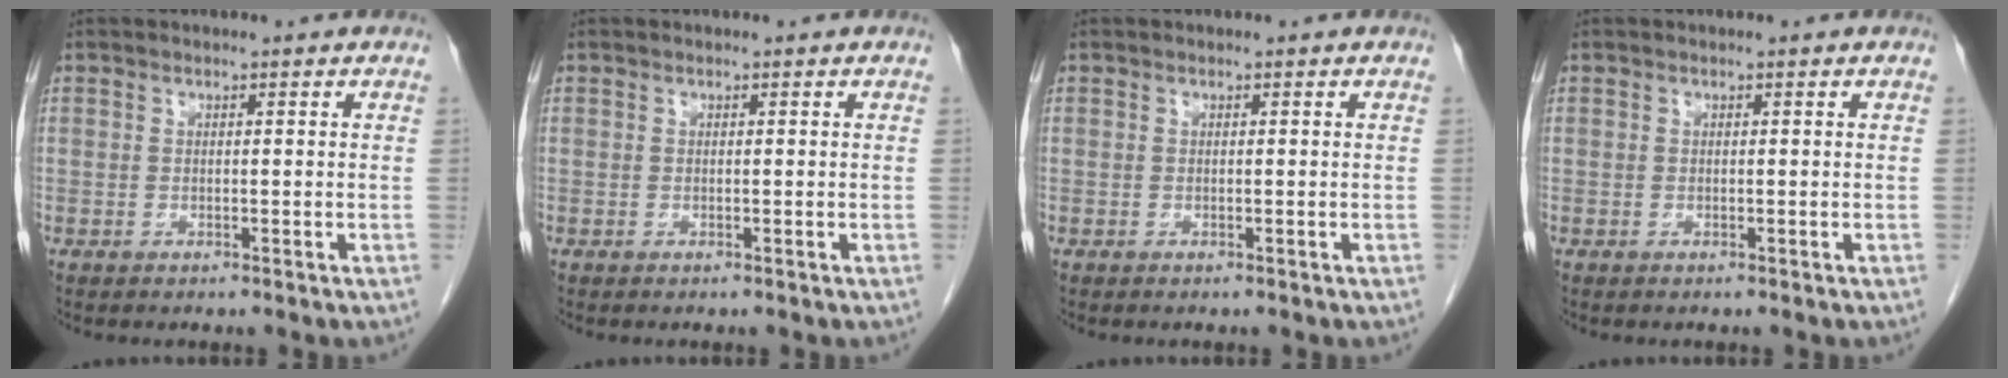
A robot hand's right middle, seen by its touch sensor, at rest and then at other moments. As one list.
[{"total": 0.0}, {"total": 0.0}, {"total": 0.0}]